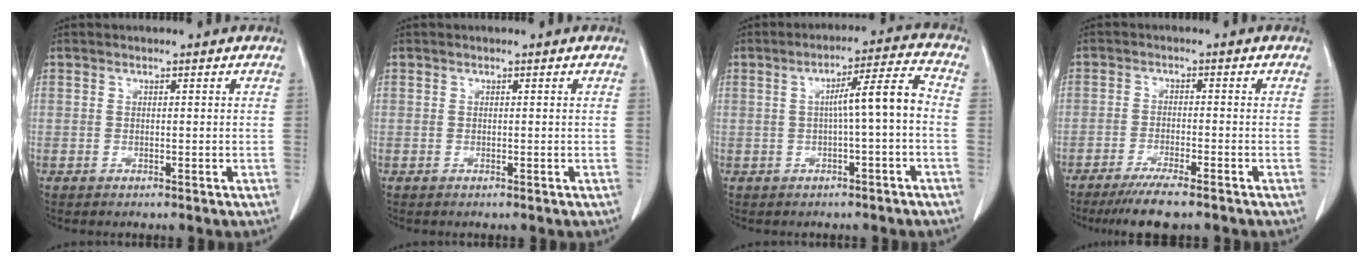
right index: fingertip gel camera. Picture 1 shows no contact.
{"total": 0.0}
{"total": 6.7, "force": [-0.6, -0.1, 6.7], "torque": [-0.101, 0.020, -0.008]}
{"total": 6.9, "force": [-5.4, 0.4, 4.2], "torque": [-0.067, -0.016, -0.088]}